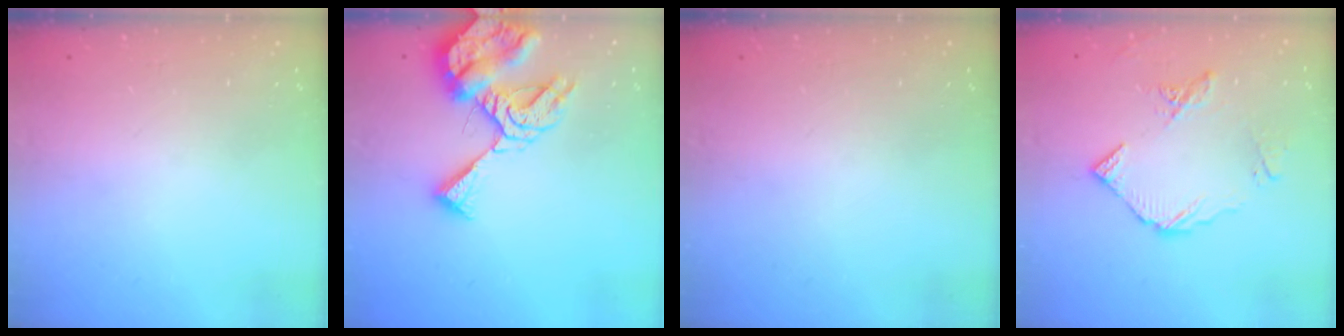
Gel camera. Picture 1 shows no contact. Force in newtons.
{"total": 12.1, "press": 12.0, "slide": 1.4}
{"total": 0.0}
{"total": 10.1, "press": 10.0, "slide": 1.2}